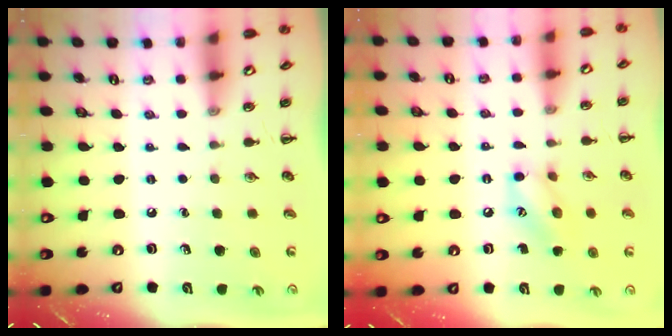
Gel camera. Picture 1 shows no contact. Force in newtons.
{"total": 9.7, "press": 9.7, "slide": 1.0}